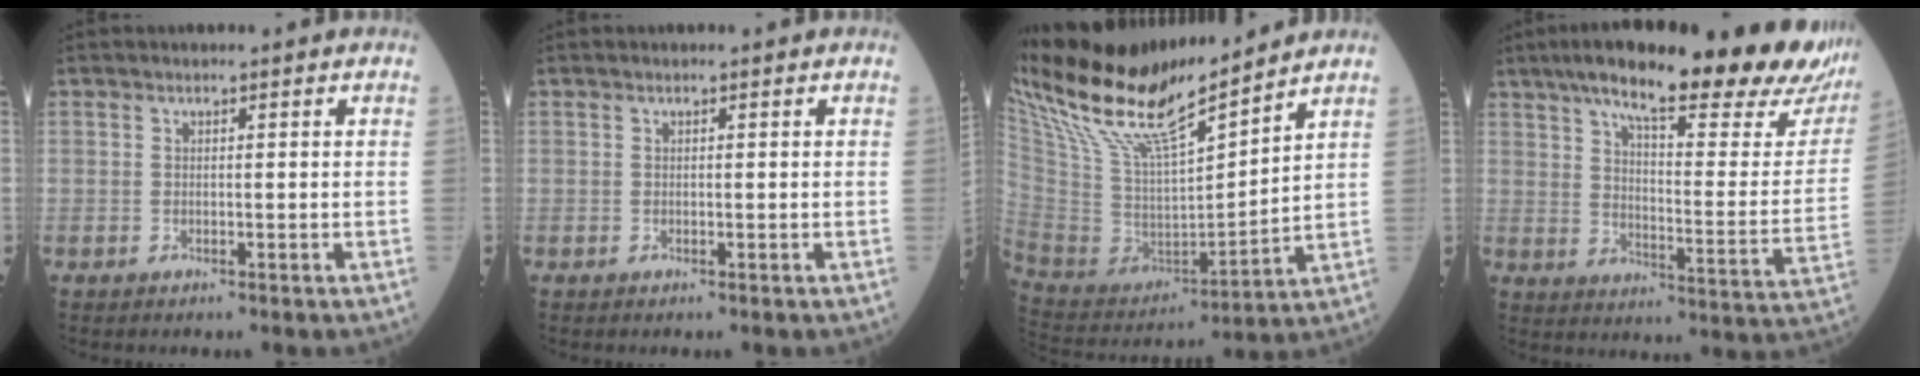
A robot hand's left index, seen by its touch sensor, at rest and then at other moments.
{"total": 0.0}
{"total": 21.8, "force": [18.1, 2.4, 12.0], "torque": [-0.237, 0.002, 0.344]}
{"total": 28.7, "force": [22.7, 4.6, 16.9], "torque": [-0.246, -0.028, 0.292]}